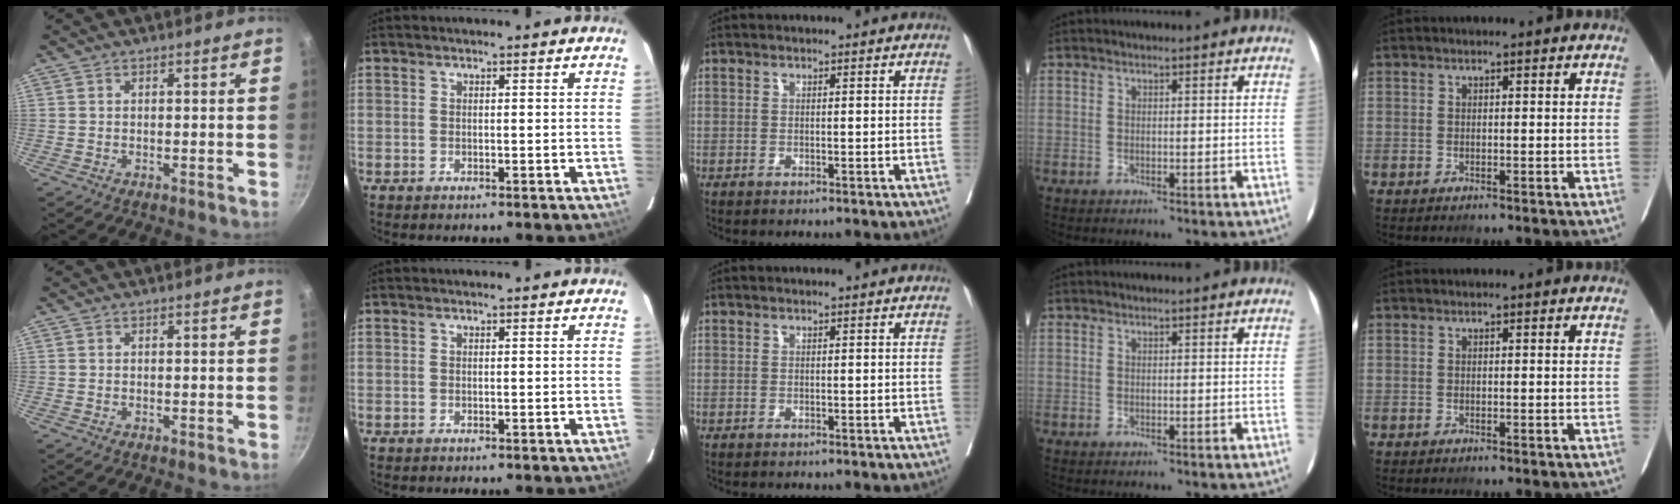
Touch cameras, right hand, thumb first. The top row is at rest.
{}